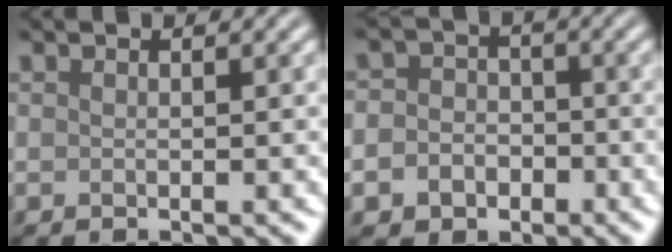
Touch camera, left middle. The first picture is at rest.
{"total": 4.8, "force": [-1.7, 4.2, 1.5], "torque": [0.000, -0.001, -0.045]}